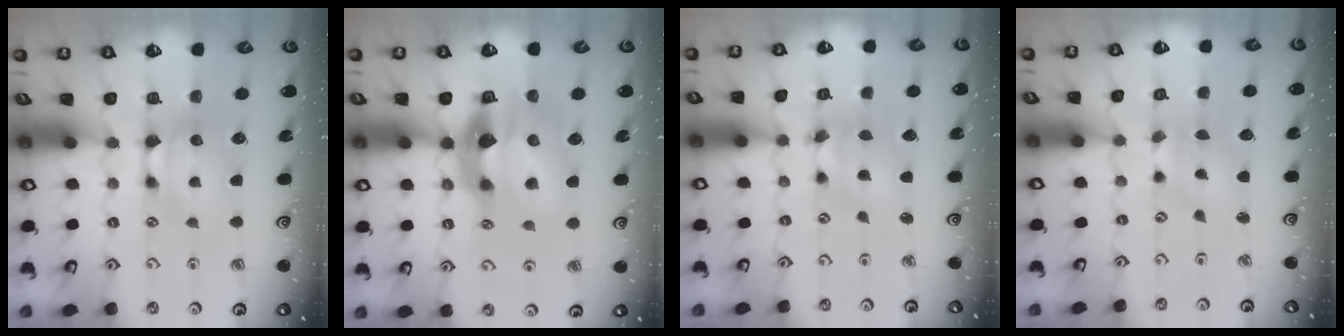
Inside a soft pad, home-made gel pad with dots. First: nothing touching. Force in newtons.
{"total": 9.5, "press": 9.2, "slide": 2.5}
{"total": 3.4, "press": 3.0, "slide": 1.6}
{"total": 2.5, "press": 2.3, "slide": 0.9}